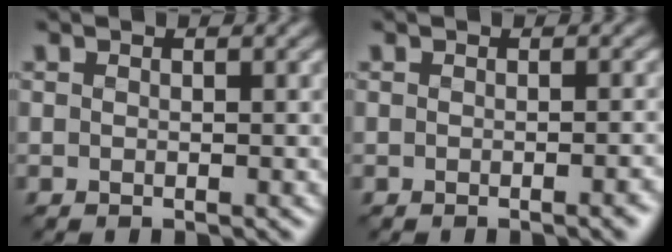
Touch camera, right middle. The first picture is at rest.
{"total": 2.3, "force": [-0.7, 0.8, 2.0], "torque": [-0.010, 0.005, -0.007]}